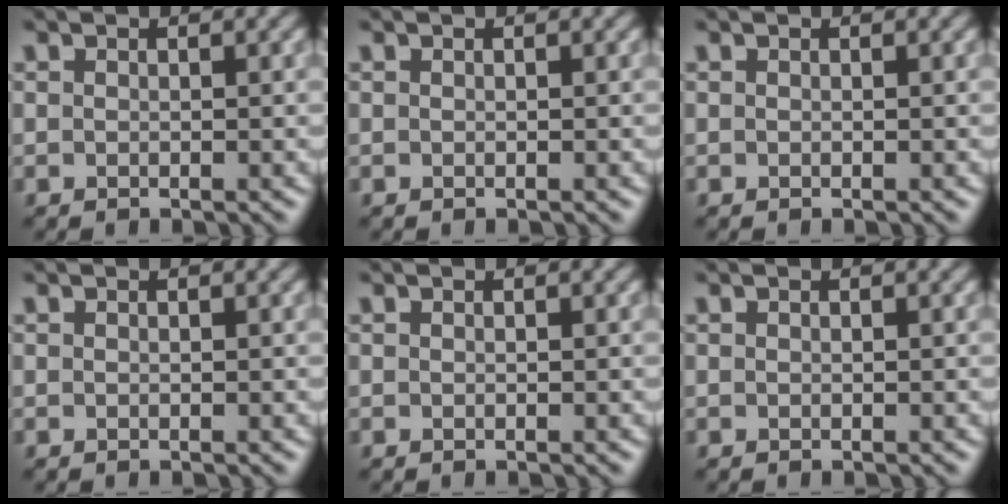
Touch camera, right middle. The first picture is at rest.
{"total": 0.0}
{"total": 0.0}
{"total": 0.0}
{"total": 0.0}
{"total": 0.0}